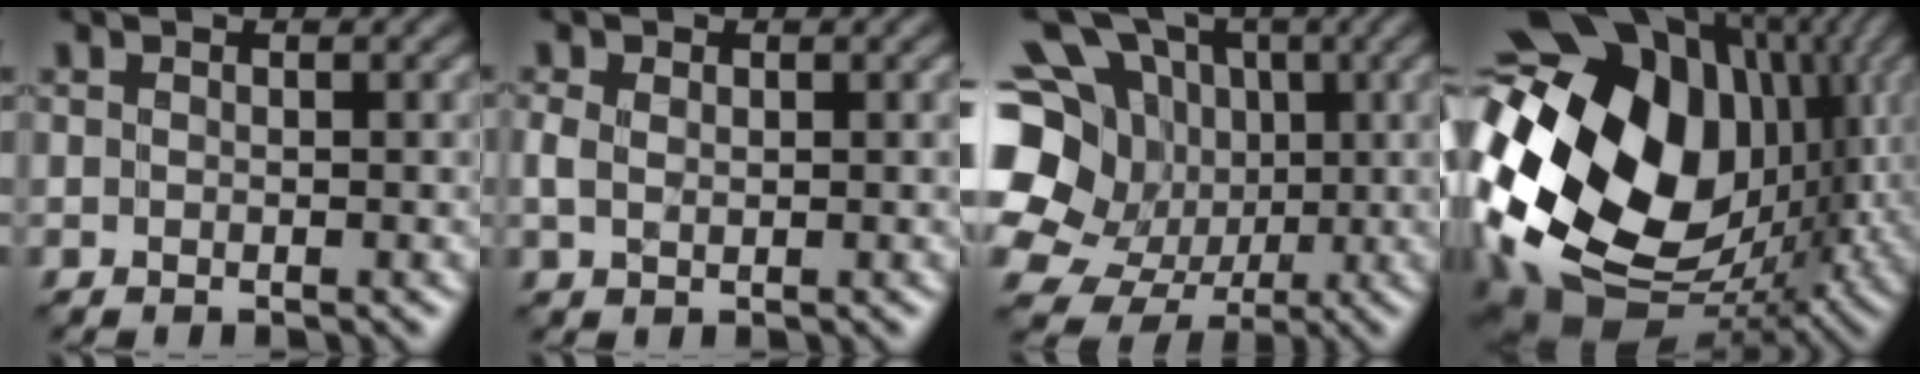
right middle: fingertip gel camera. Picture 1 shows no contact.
{"total": 1.6, "force": [0.3, 1.3, 1.0], "torque": [-0.025, 0.004, 0.006]}
{"total": 17.1, "force": [-0.4, 15.4, 7.3], "torque": [-0.189, 0.018, -0.021]}
{"total": 19.5, "force": [1.9, 14.4, 13.0], "torque": [-0.249, -0.003, 0.057]}